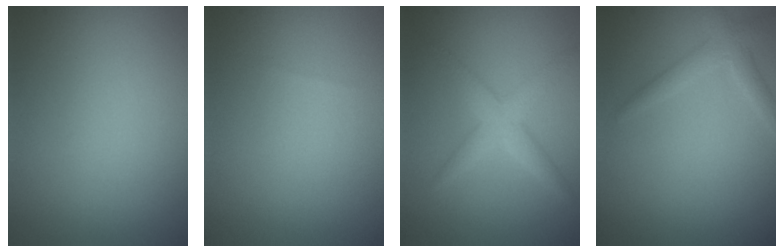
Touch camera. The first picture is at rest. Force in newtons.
{"total": 0.0}
{"total": 2.8, "press": 2.8, "slide": 0.1}
{"total": 1.9, "press": 1.9, "slide": 0.0}